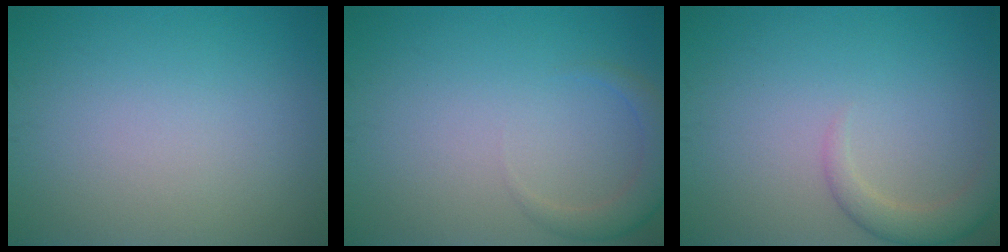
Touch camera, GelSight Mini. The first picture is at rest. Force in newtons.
{"total": 2.3, "press": 2.3, "slide": 0.1}
{"total": 2.5, "press": 2.5, "slide": 0.2}